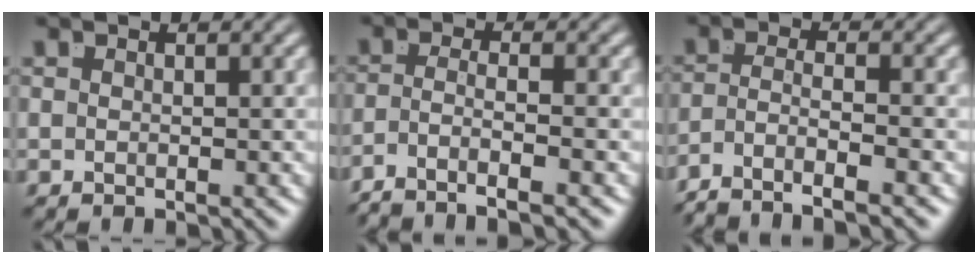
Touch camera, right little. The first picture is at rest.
{"total": 5.2, "force": [-4.2, 1.2, 2.9], "torque": [-0.061, -0.031, -0.056]}
{"total": 6.2, "force": [-4.7, 2.6, 3.1], "torque": [-0.067, -0.031, -0.069]}